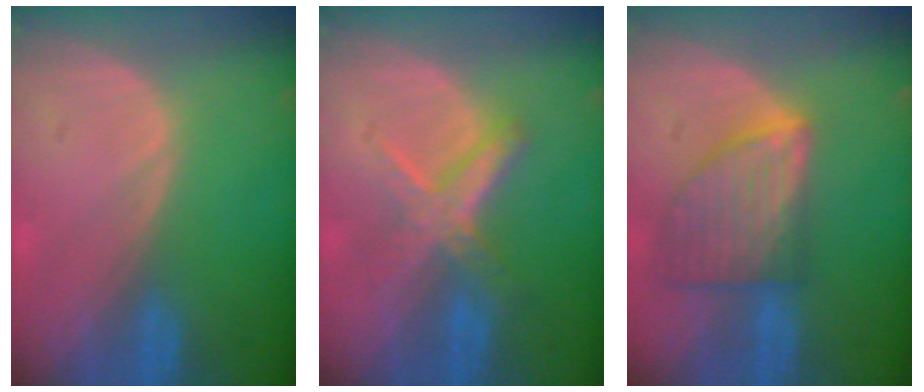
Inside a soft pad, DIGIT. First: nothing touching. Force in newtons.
{"total": 6.4, "press": 5.7, "slide": 3.0}
{"total": 8.1, "press": 7.3, "slide": 3.4}